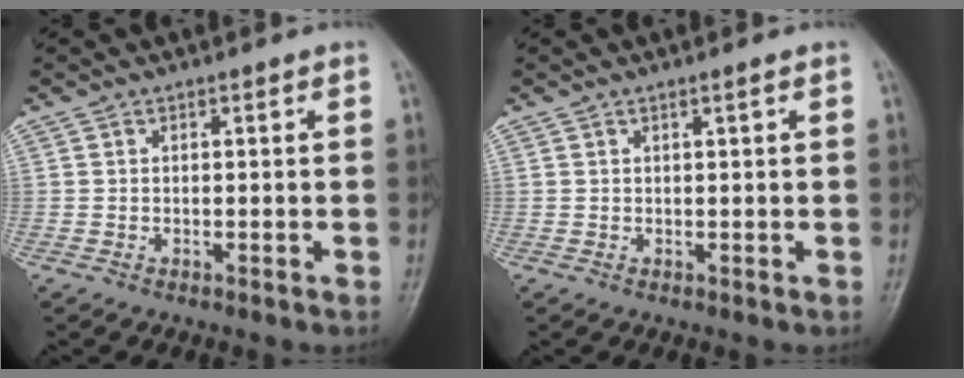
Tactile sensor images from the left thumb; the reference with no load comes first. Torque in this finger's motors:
{"motor_torque": [-0.48, 0.07, -0.23, 0.17, -0.01]}